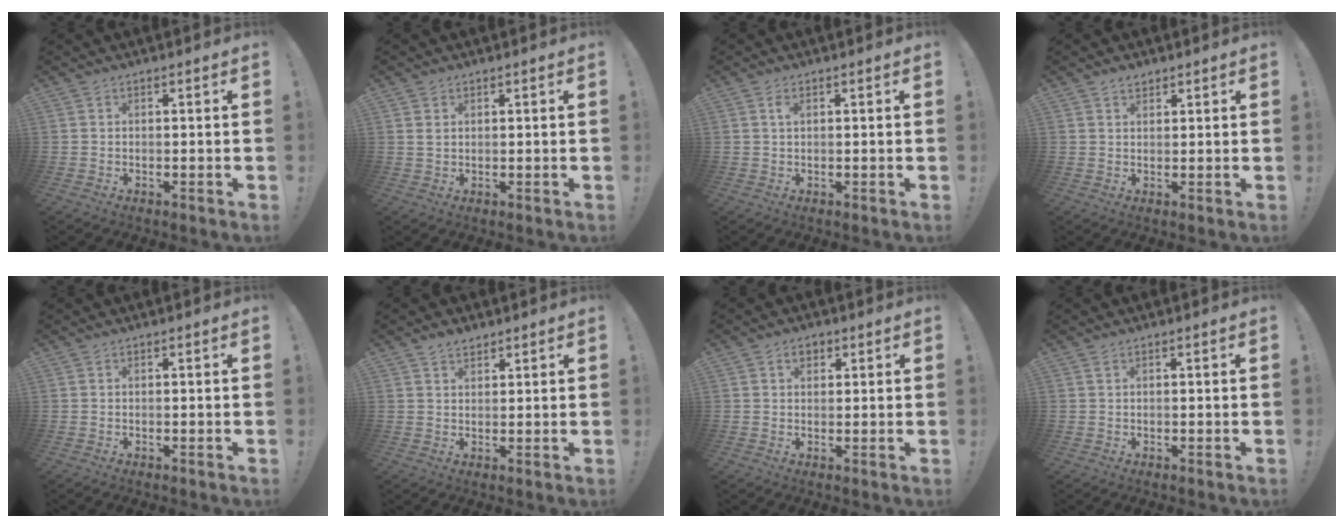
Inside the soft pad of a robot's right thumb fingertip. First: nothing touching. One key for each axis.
{"total": 1.6, "fx": 0.9, "fy": 1.1, "fz": 0.7, "tx": -0.005, "ty": -0.001, "tz": 0.015}
{"total": 1.4, "fx": 0.5, "fy": 0.6, "fz": 1.1, "tx": -0.011, "ty": -0.004, "tz": 0.005}
{"total": 2.0, "fx": 1.6, "fy": 1.1, "fz": 0.4, "tx": 0.003, "ty": -0.010, "tz": 0.028}
{"total": 0.0}
{"total": 2.9, "fx": 2.4, "fy": 1.4, "fz": 0.6, "tx": -0.004, "ty": -0.015, "tz": 0.044}
{"total": 2.9, "fx": 1.1, "fy": 2.1, "fz": 1.6, "tx": -0.018, "ty": 0.001, "tz": 0.017}
{"total": 0.6, "fx": 0.3, "fy": 0.1, "fz": 0.4, "tx": -0.007, "ty": -0.001, "tz": 0.005}